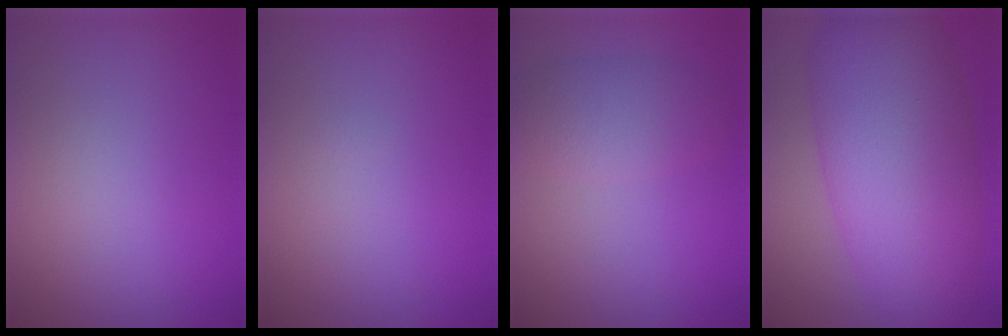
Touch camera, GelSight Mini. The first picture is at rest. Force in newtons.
{"total": 0.0}
{"total": 3.3, "press": 3.3, "slide": 0.3}
{"total": 10.8, "press": 10.8, "slide": 0.4}